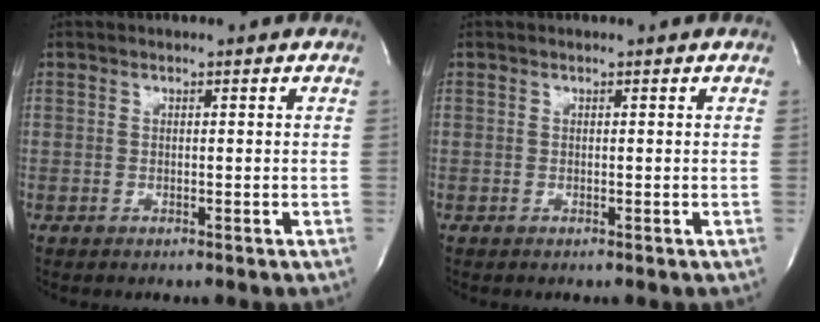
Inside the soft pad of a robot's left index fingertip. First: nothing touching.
{"total": 0.0}